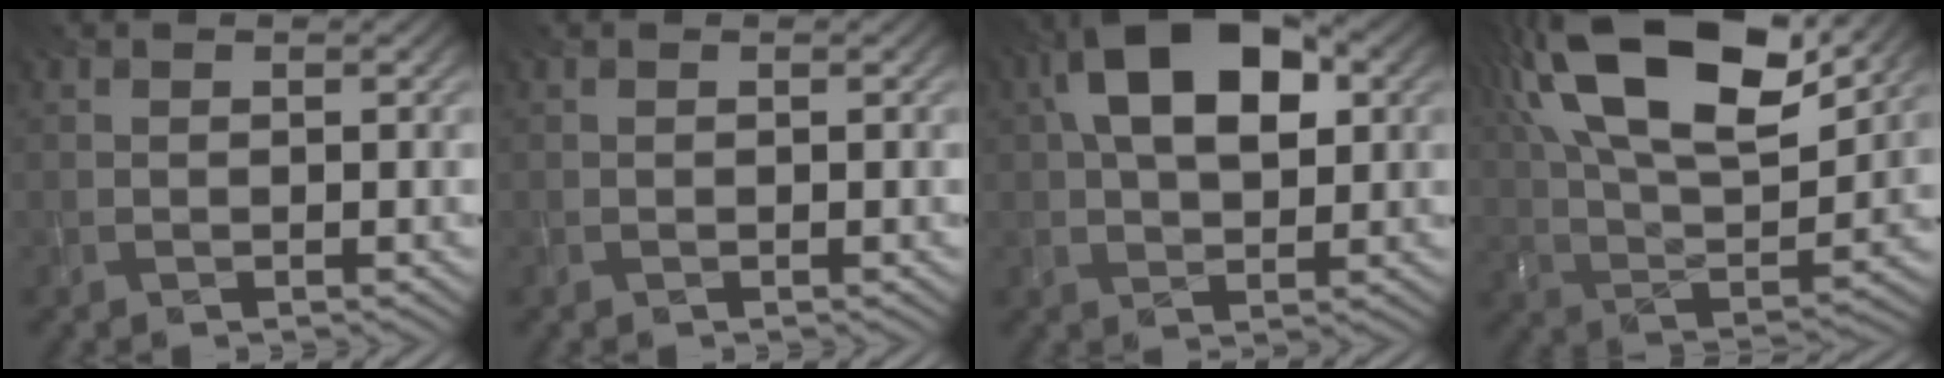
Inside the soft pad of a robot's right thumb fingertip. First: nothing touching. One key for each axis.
{"total": 0.0}
{"total": 12.3, "fx": 3.5, "fy": 6.7, "fz": 9.7, "tx": -0.181, "ty": 0.022, "tz": 0.052}
{"total": 20.1, "fx": 10.1, "fy": 8.8, "fz": 15.0, "tx": -0.304, "ty": 0.041, "tz": 0.152}